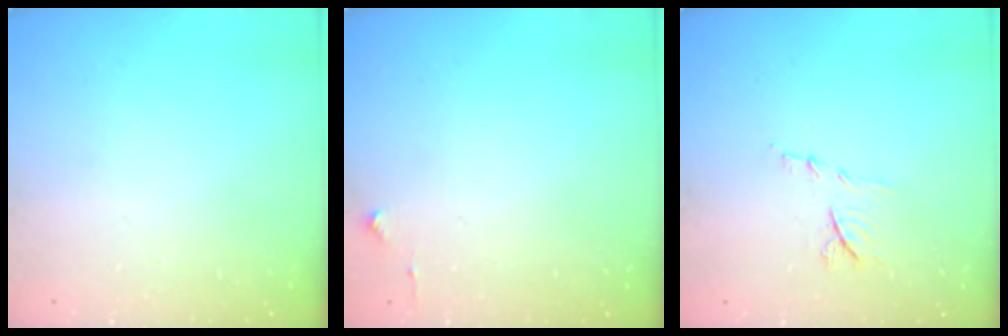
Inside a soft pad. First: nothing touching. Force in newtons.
{"total": 2.7, "press": 2.6, "slide": 0.4}
{"total": 6.9, "press": 6.9, "slide": 0.5}